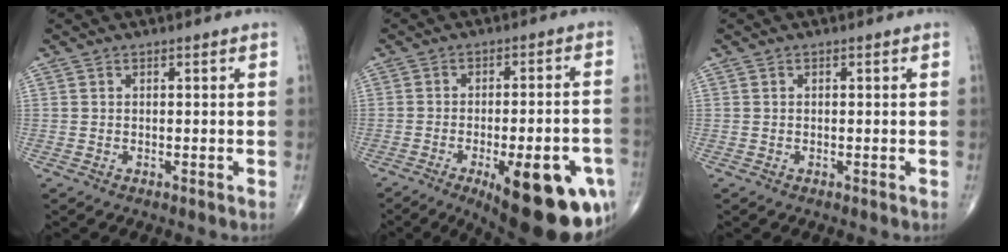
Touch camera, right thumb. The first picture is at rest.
{"total": 22.6, "force": [-9.9, 7.5, 18.9], "torque": [-0.189, 0.023, -0.122]}
{"total": 0.0}